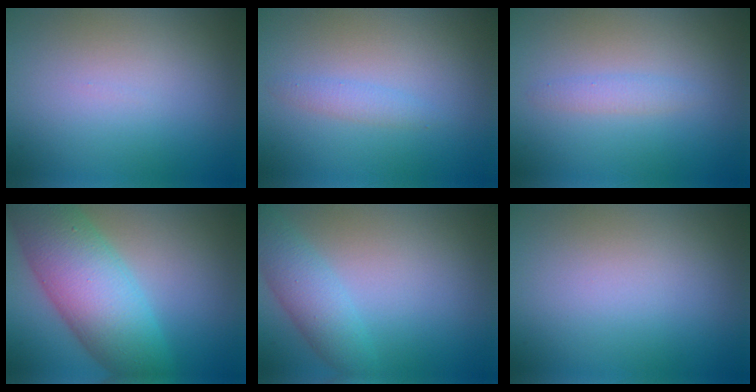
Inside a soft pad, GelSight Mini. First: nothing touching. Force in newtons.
{"total": 1.2, "press": 1.2, "slide": 0.0}
{"total": 1.2, "press": 1.2, "slide": 0.1}
{"total": 9.2, "press": 9.2, "slide": 0.2}
{"total": 3.0, "press": 3.0, "slide": 0.2}
{"total": 0.0}